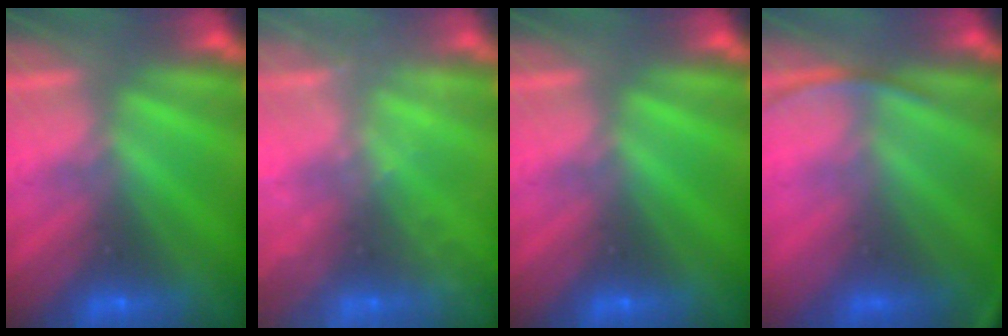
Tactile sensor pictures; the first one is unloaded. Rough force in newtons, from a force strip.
{"total": 2.3}
{"total": 0.0}
{"total": 2.2}